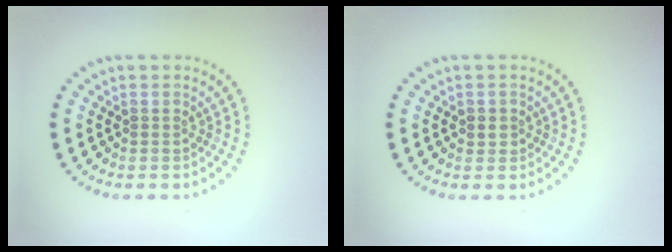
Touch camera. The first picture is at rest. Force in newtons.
{"total": 1.0, "press": 0.9, "slide": 0.5}